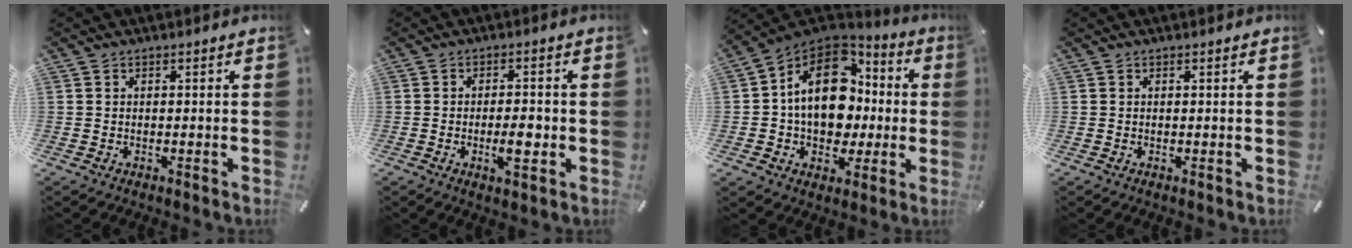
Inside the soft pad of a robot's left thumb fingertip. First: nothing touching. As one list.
[{"total": 5.4, "force": [-1.1, 2.2, 4.8], "torque": [-0.076, 0.001, -0.019]}, {"total": 17.7, "force": [1.1, 13.4, 11.5], "torque": [-0.203, 0.004, 0.025]}, {"total": 0.0}]